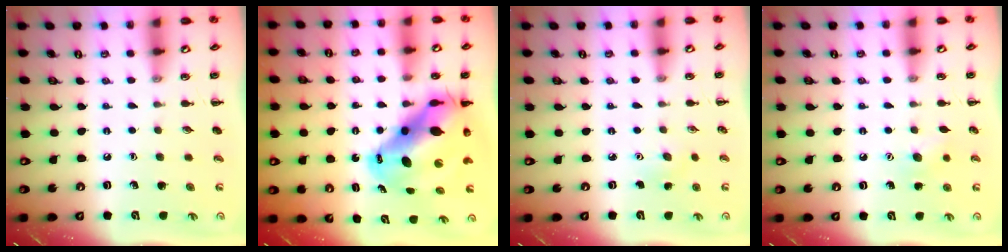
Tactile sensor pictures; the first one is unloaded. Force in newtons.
{"total": 17.3, "press": 16.7, "slide": 4.6}
{"total": 2.8, "press": 2.8, "slide": 0.7}
{"total": 6.5, "press": 6.3, "slide": 1.6}